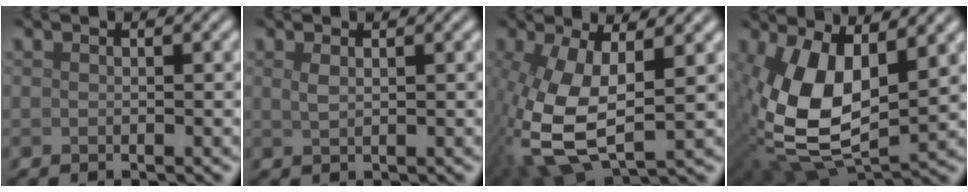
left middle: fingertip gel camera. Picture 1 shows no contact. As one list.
[{"total": 0.9, "force": [0.5, 0.3, 0.7], "torque": [-0.016, 0.001, 0.011]}, {"total": 9.8, "force": [-1.0, 4.9, 8.4], "torque": [-0.219, -0.021, -0.014]}, {"total": 12.1, "force": [1.6, 6.4, 10.1], "torque": [-0.217, -0.017, 0.028]}]